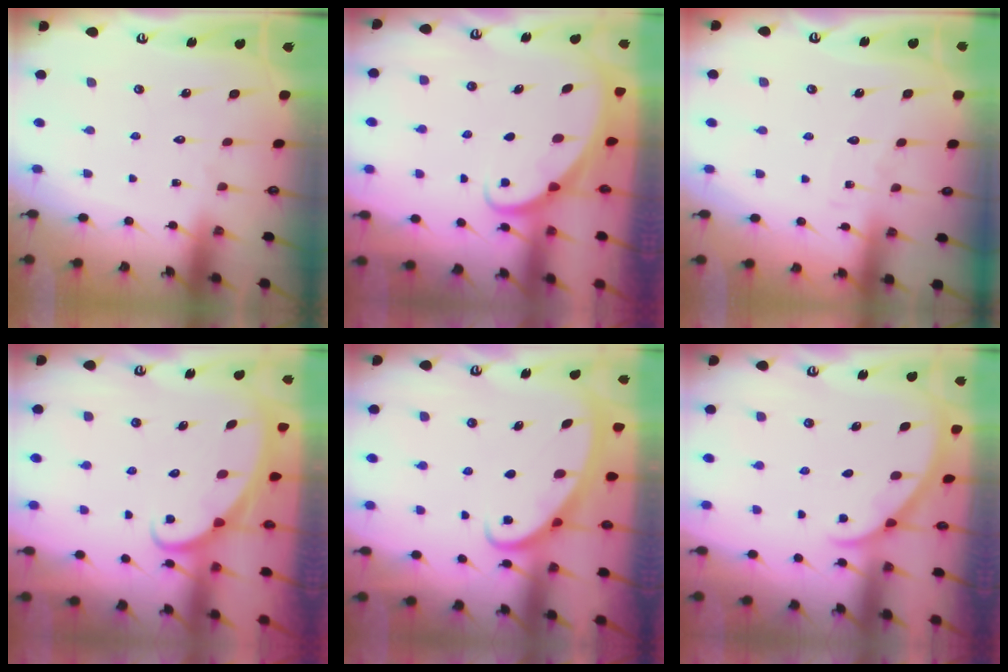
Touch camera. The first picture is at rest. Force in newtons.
{"total": 1.8, "press": 1.8, "slide": 0.0}
{"total": 3.3, "press": 3.3, "slide": 0.3}
{"total": 2.4, "press": 2.4, "slide": 0.3}
{"total": 2.5, "press": 2.5, "slide": 0.4}
{"total": 1.5, "press": 1.5, "slide": 0.2}